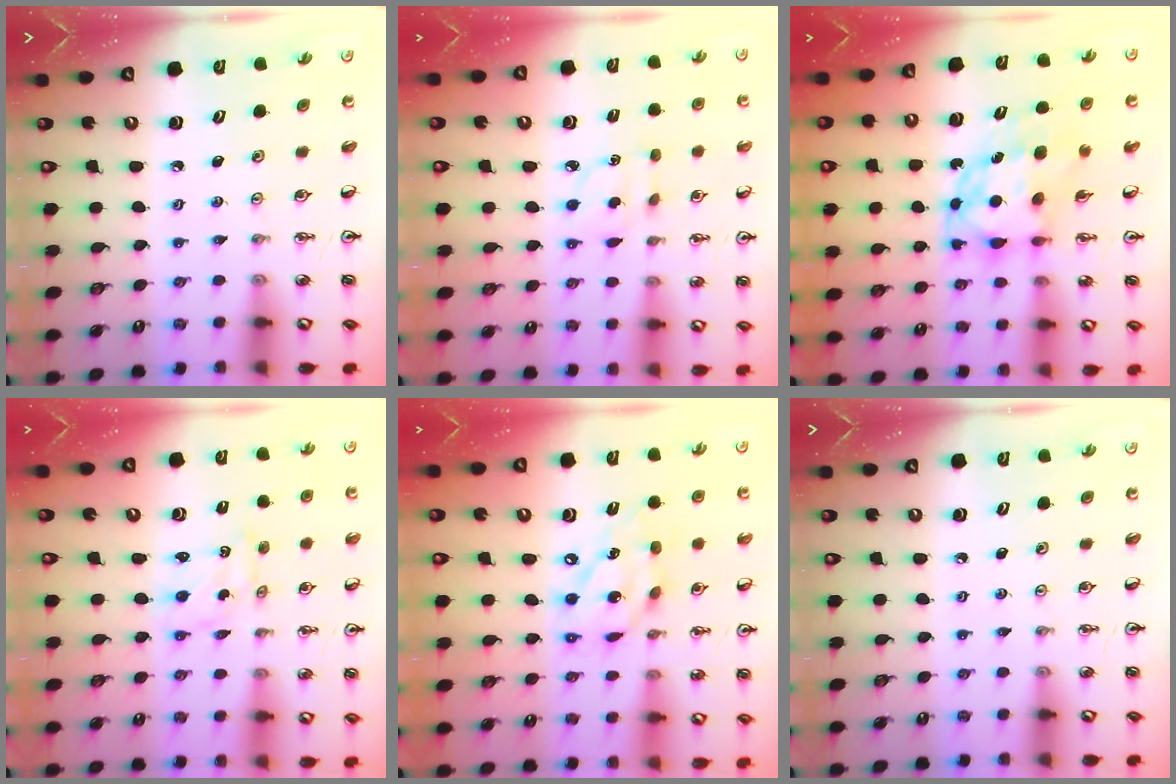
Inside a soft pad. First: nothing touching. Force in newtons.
{"total": 3.9, "press": 3.9, "slide": 0.4}
{"total": 8.1, "press": 8.0, "slide": 0.6}
{"total": 1.3, "press": 1.1, "slide": 0.8}
{"total": 13.6, "press": 13.6, "slide": 1.4}
{"total": 0.0}